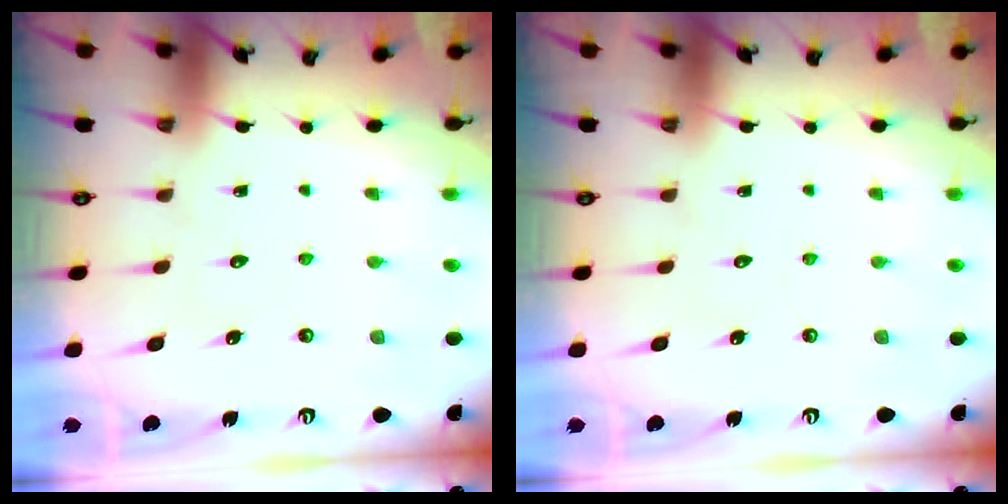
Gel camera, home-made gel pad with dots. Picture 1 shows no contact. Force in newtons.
{"total": 0.0}